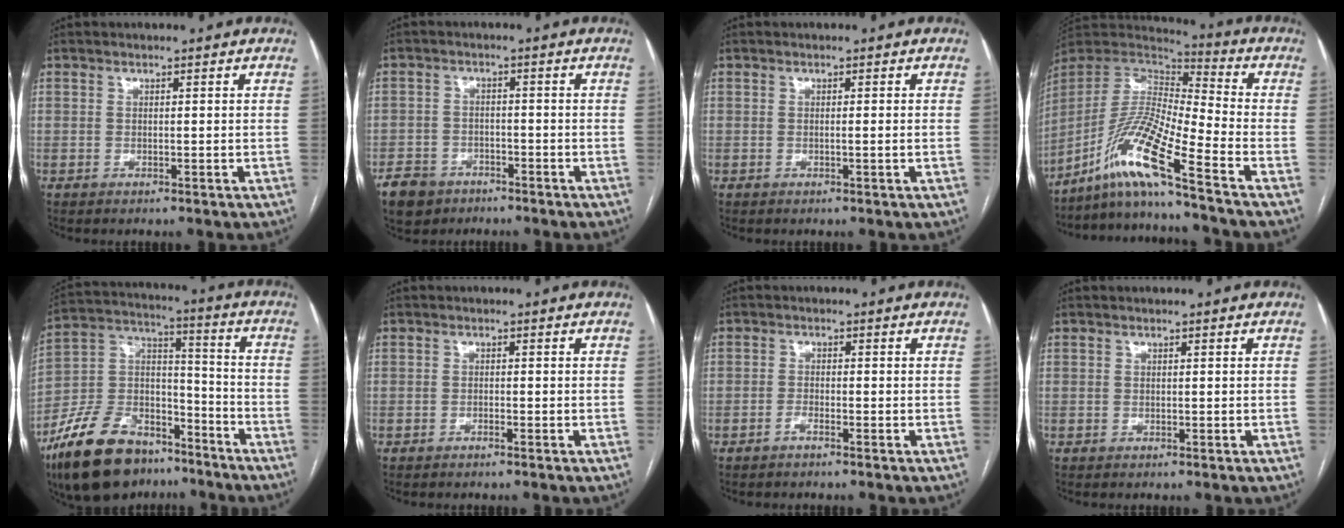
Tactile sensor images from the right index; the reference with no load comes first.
{"total": 6.0, "force": [-4.0, 4.1, 1.4], "torque": [-0.032, 0.004, -0.069]}
{"total": 0.9, "force": [-0.2, -0.3, 0.8], "torque": [-0.011, 0.000, -0.002]}
{"total": 13.6, "force": [-9.3, -1.4, 9.8], "torque": [-0.203, -0.002, -0.177]}
{"total": 19.8, "force": [-14.2, 9.7, 9.9], "torque": [-0.210, 0.029, -0.246]}
{"total": 0.6, "force": [-0.5, 0.0, 0.3], "torque": [-0.008, 0.000, -0.009]}
{"total": 1.1, "force": [-0.9, 0.2, 0.6], "torque": [-0.012, 0.002, -0.017]}
{"total": 0.0}